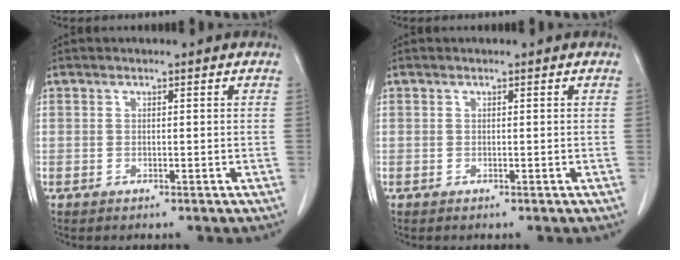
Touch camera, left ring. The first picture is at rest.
{"total": 0.0}